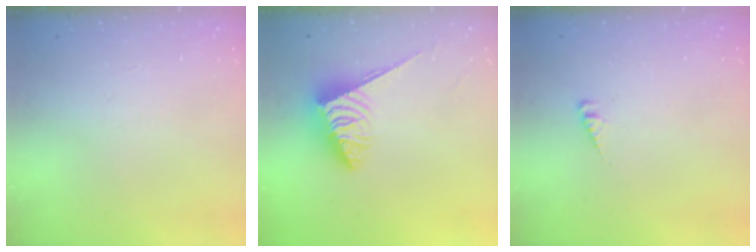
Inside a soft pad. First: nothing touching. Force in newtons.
{"total": 4.0, "press": 3.9, "slide": 0.5}
{"total": 2.9, "press": 2.9, "slide": 0.2}